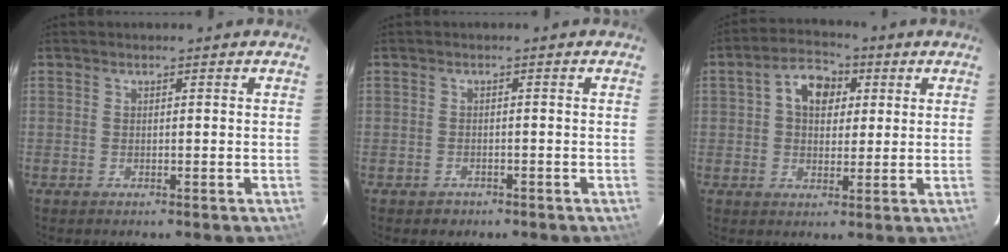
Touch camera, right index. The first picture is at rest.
{"total": 2.0, "force": [-1.3, 1.6, 0.3], "torque": [-0.008, 0.003, -0.014]}
{"total": 7.7, "force": [2.1, 5.5, 5.0], "torque": [-0.088, 0.025, 0.034]}